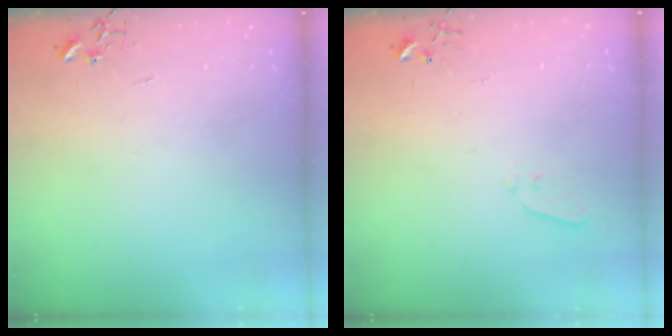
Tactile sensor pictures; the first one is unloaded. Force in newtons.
{"total": 3.6, "press": 3.5, "slide": 0.6}